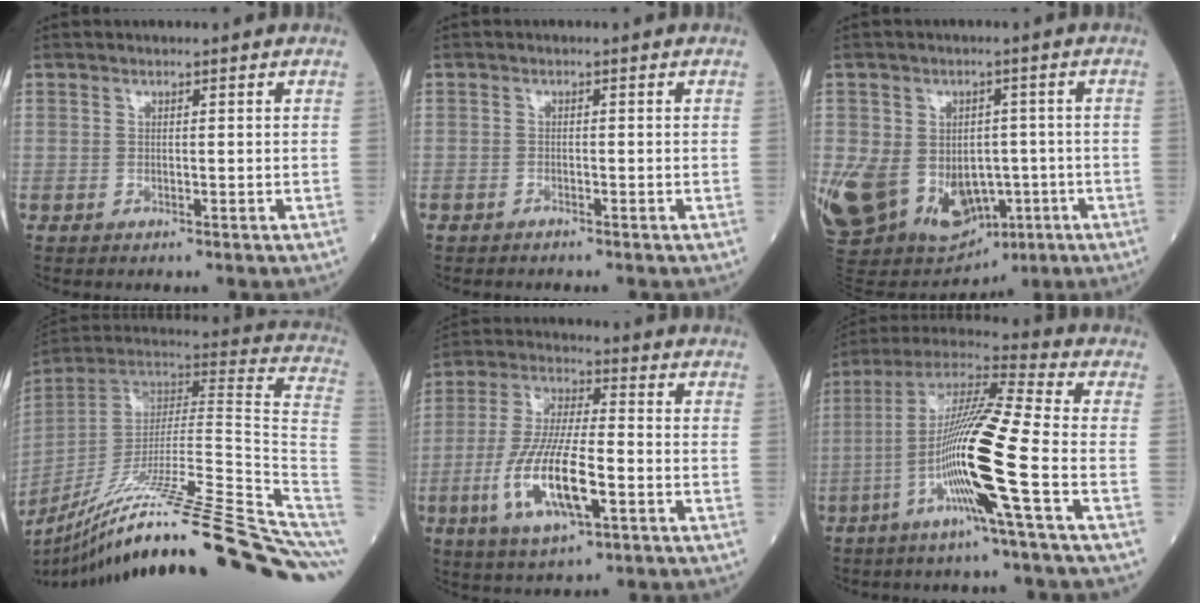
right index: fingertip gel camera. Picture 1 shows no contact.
{"total": 0.5, "force": [-0.4, 0.2, 0.0], "torque": [-0.002, 0.002, -0.013]}
{"total": 23.1, "force": [-6.5, 17.1, 14.1], "torque": [-0.328, 0.006, -0.075]}
{"total": 36.0, "force": [-26.3, -0.4, 24.6], "torque": [-0.270, -0.030, -0.397]}
{"total": 13.3, "force": [-4.2, 3.2, 12.2], "torque": [-0.256, -0.009, -0.071]}
{"total": 15.5, "force": [-4.7, -1.2, 14.7], "torque": [-0.288, -0.002, -0.097]}